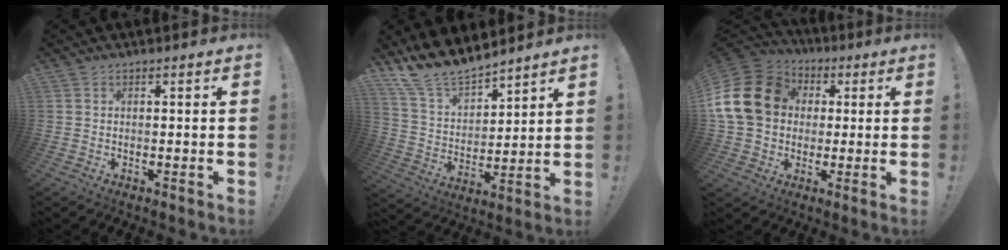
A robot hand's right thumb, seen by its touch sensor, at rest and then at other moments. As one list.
[{"total": 13.7, "force": [12.7, 4.1, 3.1], "torque": [-0.085, -0.104, 0.236]}, {"total": 20.3, "force": [2.9, 16.2, 11.9], "torque": [-0.223, 0.006, 0.068]}]